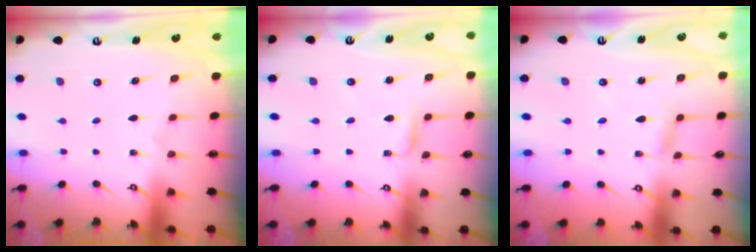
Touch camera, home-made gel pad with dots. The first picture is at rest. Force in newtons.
{"total": 3.0, "press": 3.0, "slide": 0.3}
{"total": 2.9, "press": 2.9, "slide": 0.3}